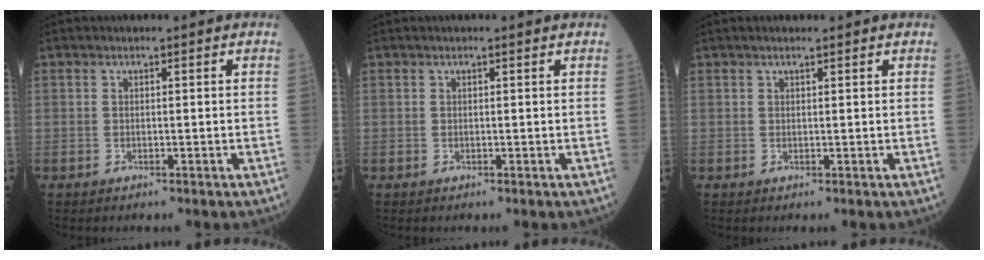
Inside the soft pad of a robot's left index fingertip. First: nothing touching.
{"total": 0.5, "force": [0.4, 0.0, 0.3], "torque": [-0.009, 0.000, 0.008]}
{"total": 1.2, "force": [0.9, 0.1, 0.7], "torque": [-0.014, 0.008, 0.016]}